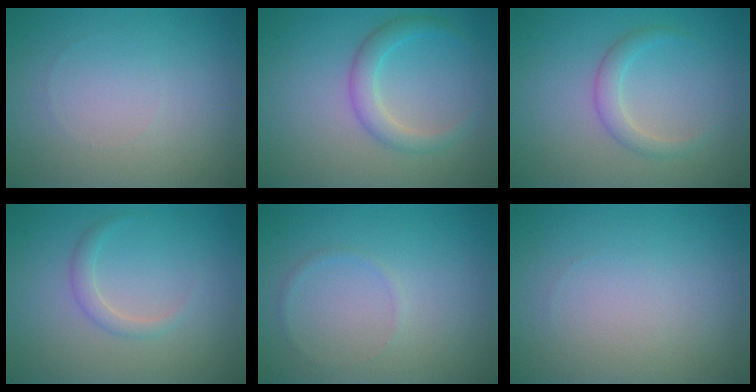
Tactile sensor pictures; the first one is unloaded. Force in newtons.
{"total": 2.6, "press": 2.6, "slide": 0.0}
{"total": 1.9, "press": 1.9, "slide": 0.1}
{"total": 1.4, "press": 1.4, "slide": 0.1}
{"total": 0.6, "press": 0.6, "slide": 0.1}
{"total": 0.0}